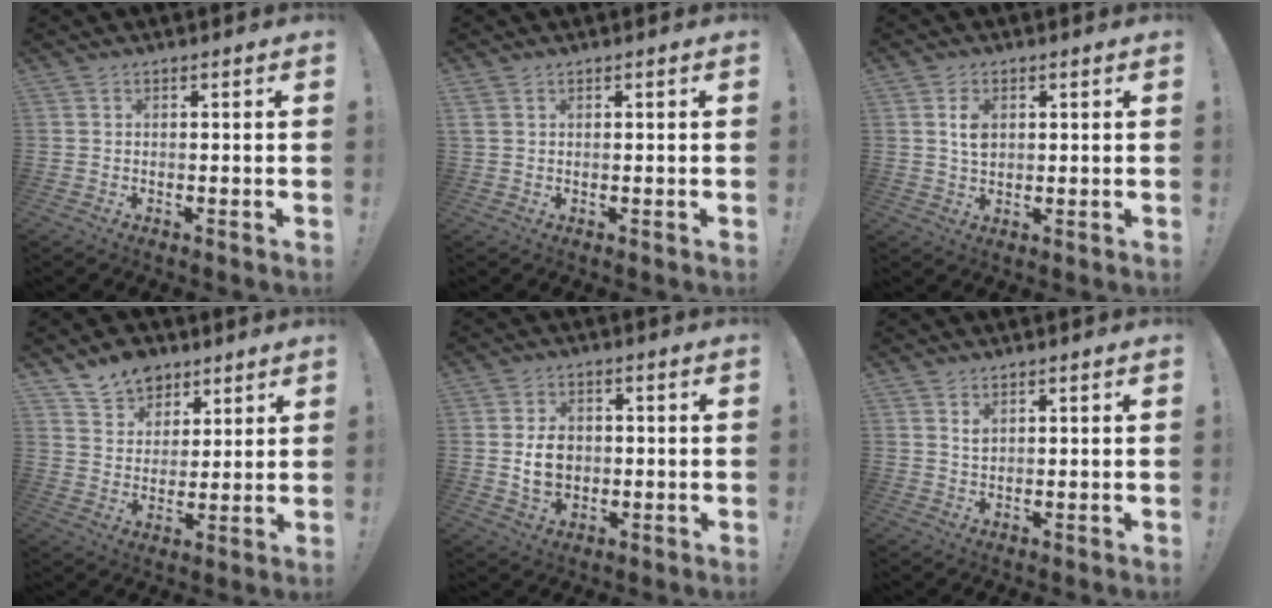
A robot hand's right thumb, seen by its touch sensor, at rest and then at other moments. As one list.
[{"total": 1.4, "force": [0.9, 0.8, 0.6], "torque": [-0.013, 0.002, 0.018]}, {"total": 4.7, "force": [1.1, 3.2, 3.2], "torque": [-0.043, -0.003, 0.017]}, {"total": 10.7, "force": [7.8, 7.1, 2.1], "torque": [-0.024, -0.060, 0.151]}, {"total": 8.0, "force": [0.0, 6.5, 4.7], "torque": [-0.060, 0.002, 0.000]}, {"total": 1.9, "force": [1.3, 1.1, 0.9], "torque": [-0.005, -0.011, 0.022]}]